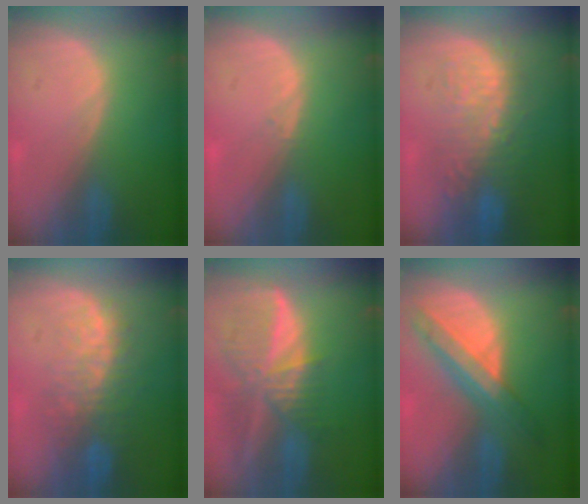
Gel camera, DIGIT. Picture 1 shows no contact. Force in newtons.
{"total": 0.6, "press": 0.5, "slide": 0.4}
{"total": 10.8, "press": 9.7, "slide": 4.9}
{"total": 9.5, "press": 8.2, "slide": 4.8}
{"total": 9.2, "press": 7.9, "slide": 4.7}
{"total": 8.4, "press": 7.2, "slide": 4.4}